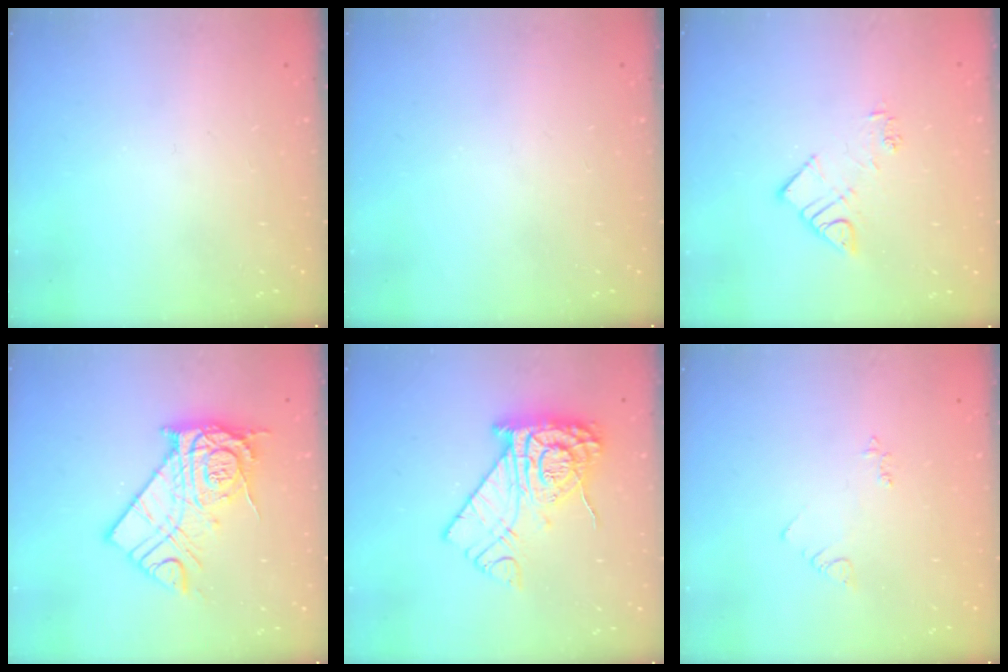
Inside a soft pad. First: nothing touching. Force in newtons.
{"total": 0.0}
{"total": 7.7, "press": 7.7, "slide": 0.2}
{"total": 16.4, "press": 16.4, "slide": 1.2}
{"total": 16.5, "press": 16.4, "slide": 1.8}
{"total": 3.9, "press": 3.8, "slide": 0.7}